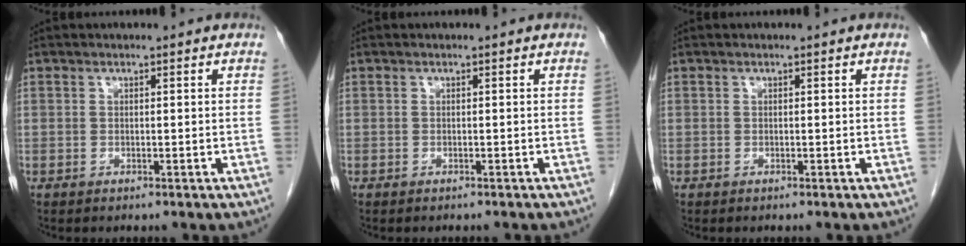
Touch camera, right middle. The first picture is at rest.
{"total": 1.8, "force": [-1.7, 0.3, 0.7], "torque": [-0.013, -0.003, -0.020]}
{"total": 0.0}